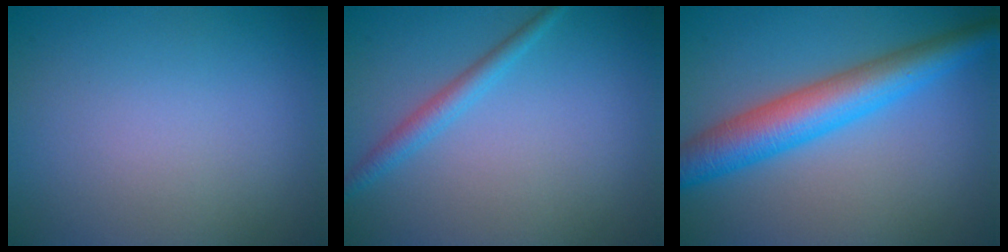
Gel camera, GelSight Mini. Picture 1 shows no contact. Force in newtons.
{"total": 1.9, "press": 1.9, "slide": 0.1}
{"total": 6.4, "press": 6.4, "slide": 0.1}